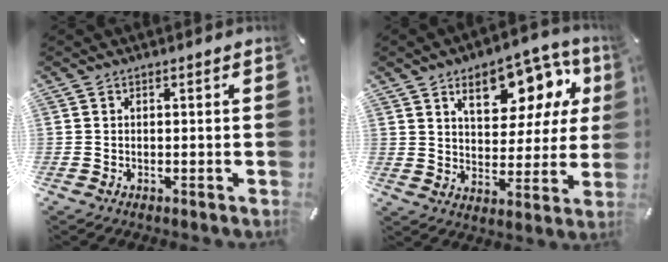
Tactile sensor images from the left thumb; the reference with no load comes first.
{"total": 15.4, "force": [8.4, 8.8, 9.5], "torque": [-0.127, -0.039, 0.141]}